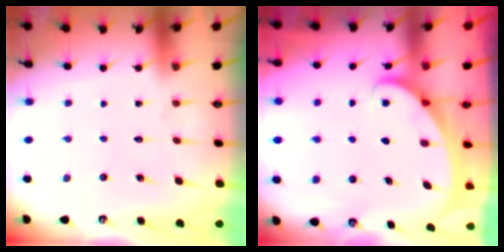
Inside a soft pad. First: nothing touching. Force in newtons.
{"total": 2.0, "press": 2.0, "slide": 0.2}